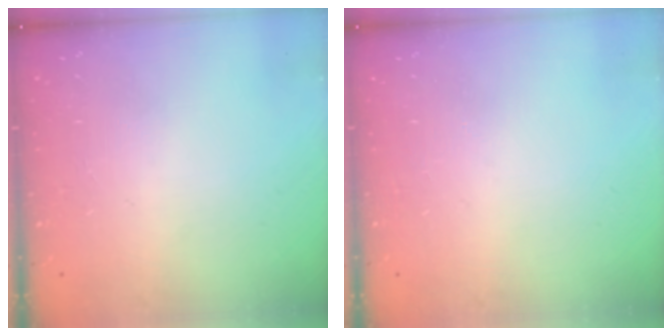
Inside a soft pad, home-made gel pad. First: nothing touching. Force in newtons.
{"total": 0.0}